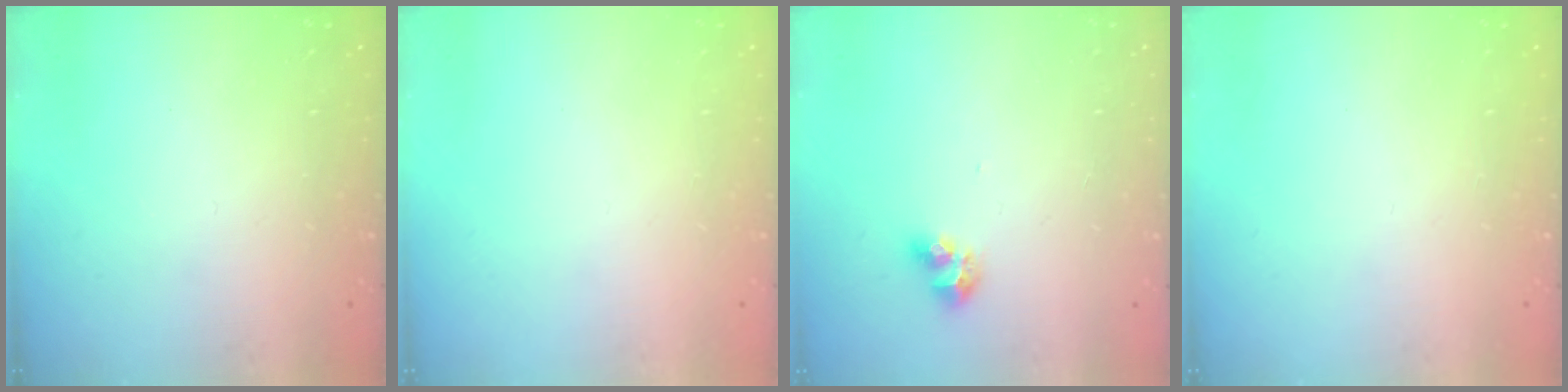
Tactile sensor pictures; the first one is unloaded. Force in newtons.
{"total": 0.0}
{"total": 6.8, "press": 6.8, "slide": 0.6}
{"total": 0.0}